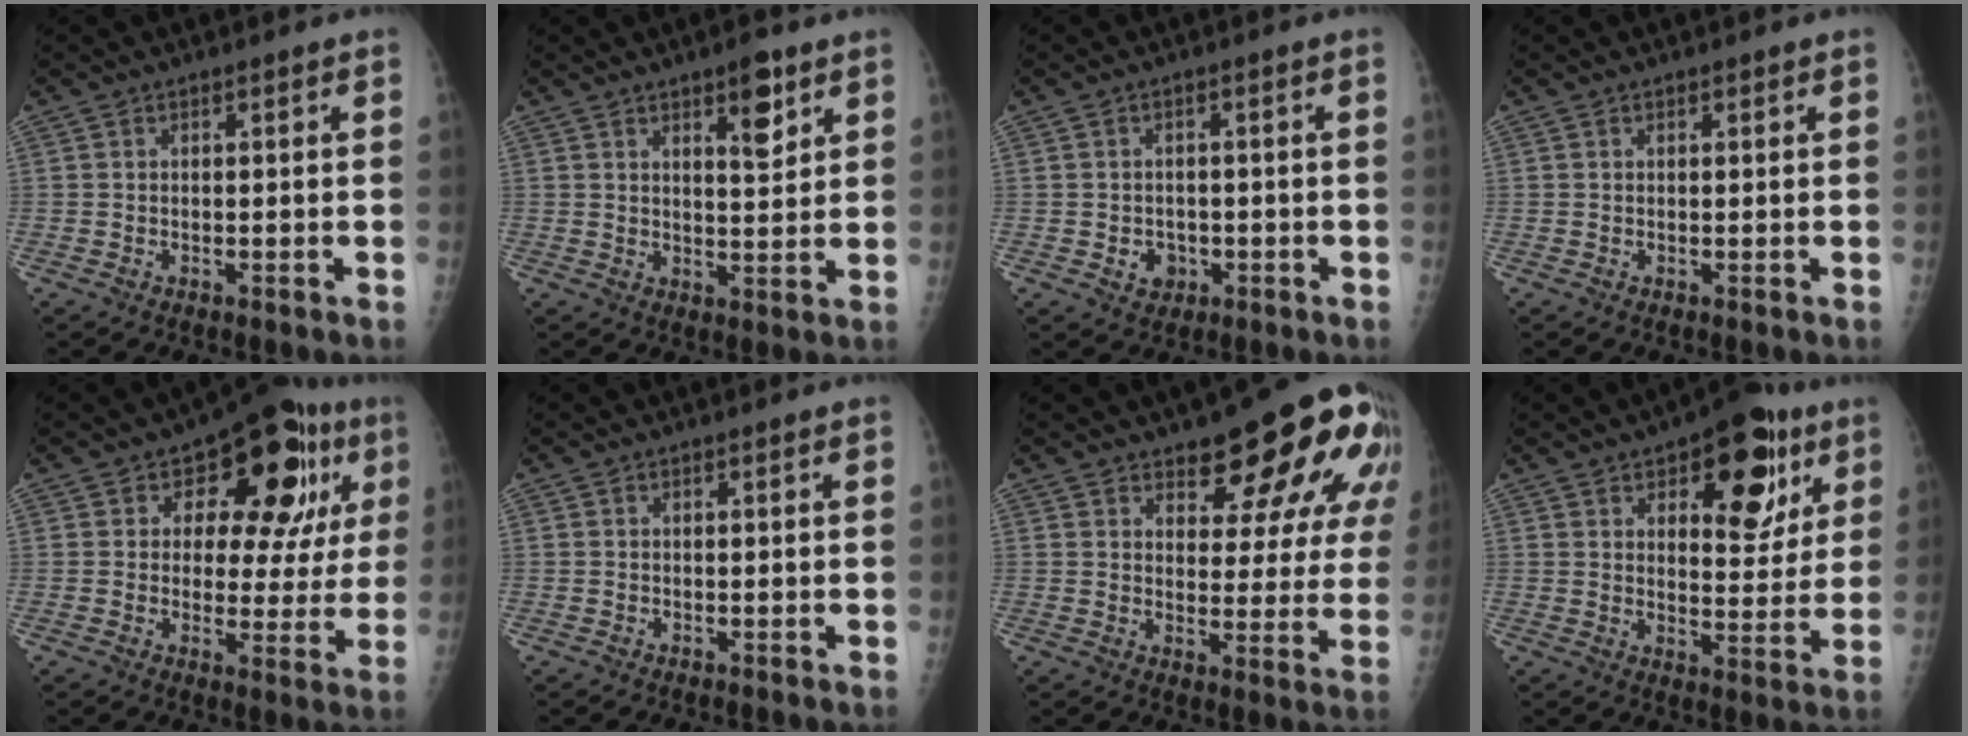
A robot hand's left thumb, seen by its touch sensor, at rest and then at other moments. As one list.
[{"total": 6.2, "force": [3.5, 2.1, 4.6], "torque": [-0.054, -0.022, 0.050]}, {"total": 3.4, "force": [-1.0, 2.9, 1.4], "torque": [-0.005, 0.005, -0.009]}, {"total": 0.5, "force": [0.3, 0.2, 0.4], "torque": [-0.005, -0.001, 0.004]}, {"total": 15.9, "force": [5.7, 9.2, 11.6], "torque": [-0.089, -0.001, 0.069]}, {"total": 0.0}, {"total": 17.0, "force": [10.1, 7.2, 11.6], "torque": [-0.106, -0.054, 0.122]}, {"total": 15.8, "force": [7.6, 7.8, 11.5], "torque": [-0.097, -0.027, 0.103]}]